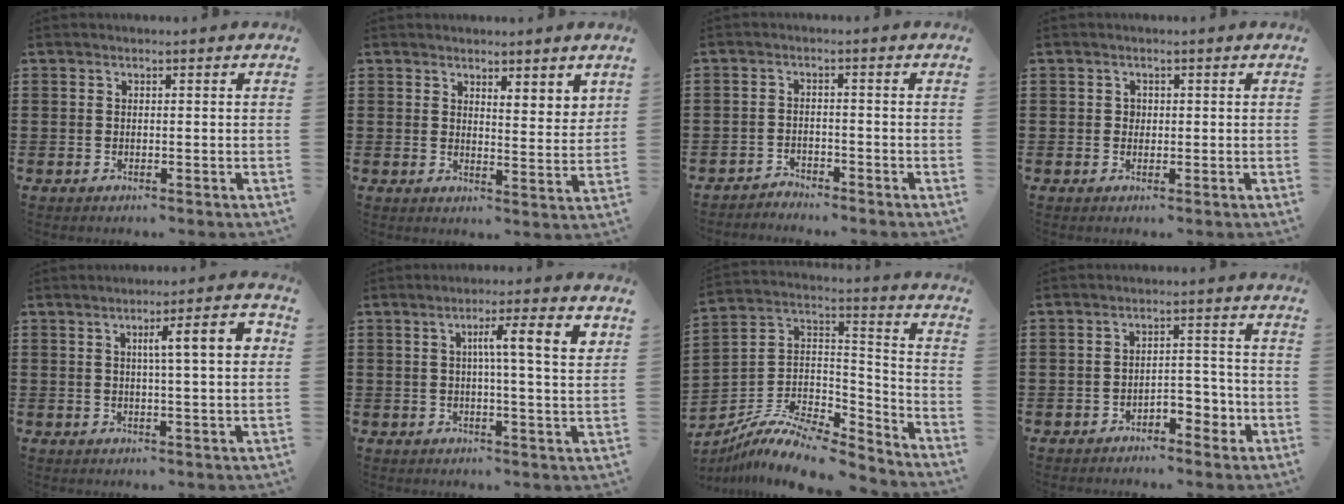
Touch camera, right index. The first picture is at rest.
{"total": 2.9, "force": [2.8, 0.7, 0.4], "torque": [-0.019, -0.004, 0.052]}
{"total": 2.3, "force": [-2.3, 0.3, -0.4], "torque": [-0.002, 0.002, -0.051]}
{"total": 0.9, "force": [0.1, 0.8, 0.3], "torque": [-0.008, 0.003, 0.003]}
{"total": 7.5, "force": [1.7, 1.1, 7.2], "torque": [-0.115, -0.005, 0.018]}
{"total": 7.7, "force": [2.3, 0.5, 7.3], "torque": [-0.129, -0.006, 0.030]}
{"total": 10.6, "force": [-8.7, 3.2, 5.1], "torque": [-0.100, 0.018, -0.171]}
{"total": 3.6, "force": [-2.4, 1.8, 2.0], "torque": [-0.035, 0.011, -0.047]}